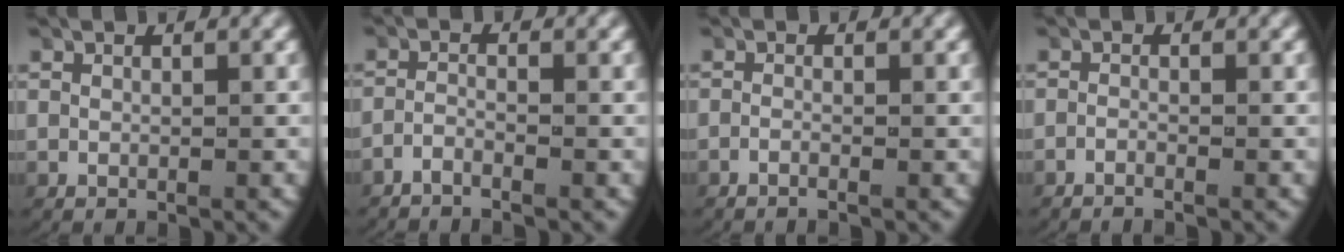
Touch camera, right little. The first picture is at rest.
{"total": 2.7, "force": [-2.5, 0.2, 0.8], "torque": [-0.030, -0.011, -0.041]}
{"total": 1.5, "force": [-1.4, 0.1, 0.6], "torque": [-0.023, -0.005, -0.023]}
{"total": 1.7, "force": [-1.6, 0.2, 0.4], "torque": [-0.021, -0.005, -0.028]}